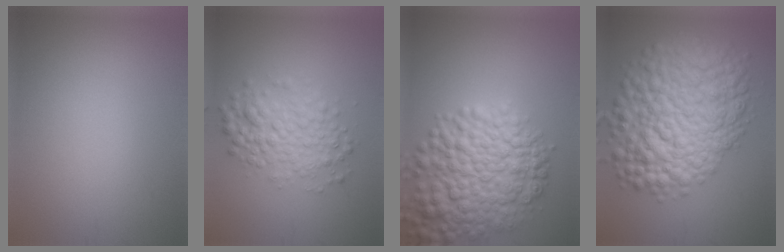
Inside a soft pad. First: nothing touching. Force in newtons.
{"total": 4.3, "press": 4.3, "slide": 0.1}
{"total": 8.8, "press": 8.8, "slide": 0.3}
{"total": 11.8, "press": 11.8, "slide": 0.4}